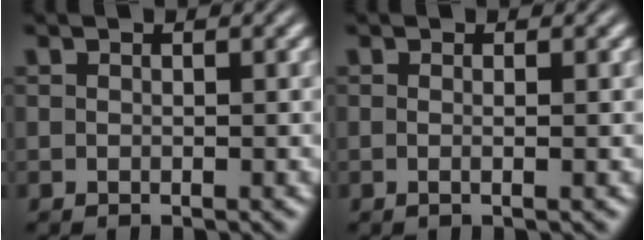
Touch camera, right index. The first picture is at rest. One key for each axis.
{"total": 1.0, "fx": -0.3, "fy": -0.6, "fz": 0.8, "tx": -0.016, "ty": -0.006, "tz": -0.004}